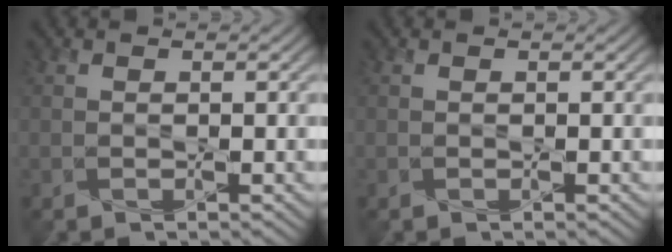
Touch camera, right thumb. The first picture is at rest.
{"total": 0.0}